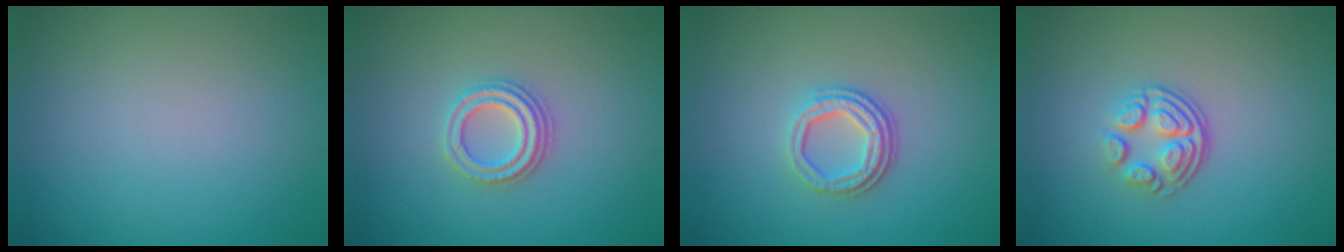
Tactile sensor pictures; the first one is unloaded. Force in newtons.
{"total": 2.7, "press": 2.5, "slide": 1.2}
{"total": 3.1, "press": 2.5, "slide": 1.9}
{"total": 3.6, "press": 2.5, "slide": 2.6}